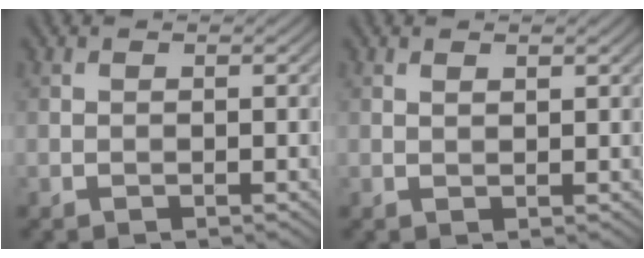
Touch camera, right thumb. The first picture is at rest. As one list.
[{"total": 0.9, "force": [0.7, 0.1, 0.5], "torque": [-0.011, 0.000, 0.013]}]